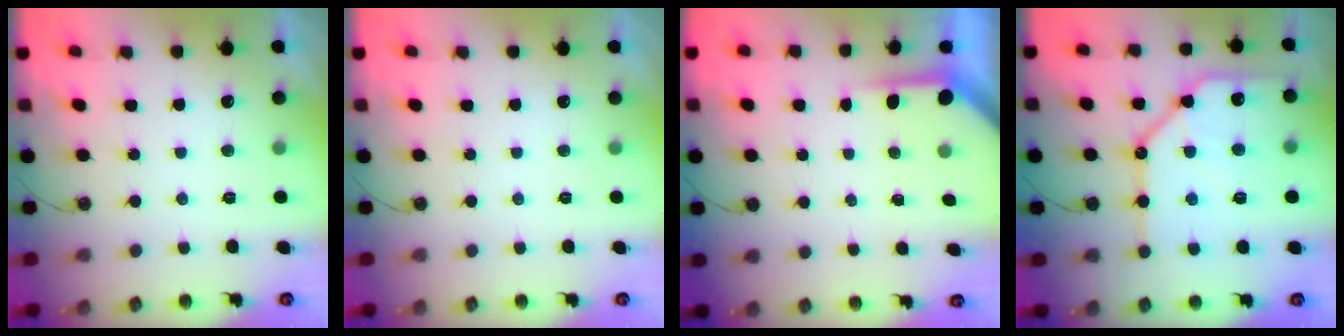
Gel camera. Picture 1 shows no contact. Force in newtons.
{"total": 0.0}
{"total": 4.0, "press": 4.0, "slide": 0.3}
{"total": 17.0, "press": 16.8, "slide": 2.0}